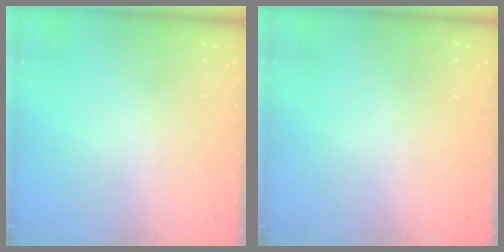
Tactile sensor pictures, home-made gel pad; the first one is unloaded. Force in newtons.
{"total": 2.2, "press": 2.1, "slide": 0.8}